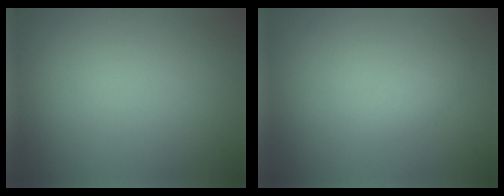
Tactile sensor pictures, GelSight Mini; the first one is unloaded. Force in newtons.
{"total": 1.0, "press": 1.0, "slide": 0.1}